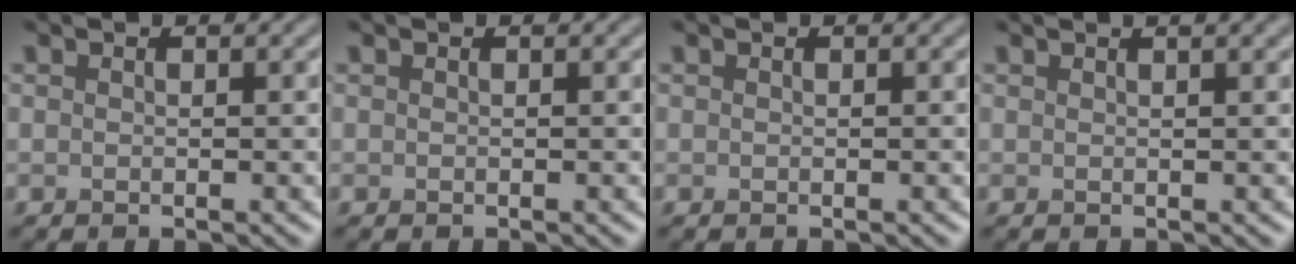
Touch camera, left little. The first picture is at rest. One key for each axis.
{"total": 0.0}
{"total": 0.0}
{"total": 2.8, "fx": 1.8, "fy": 1.1, "fz": 1.9, "tx": -0.005, "ty": 0.008, "tz": 0.002}